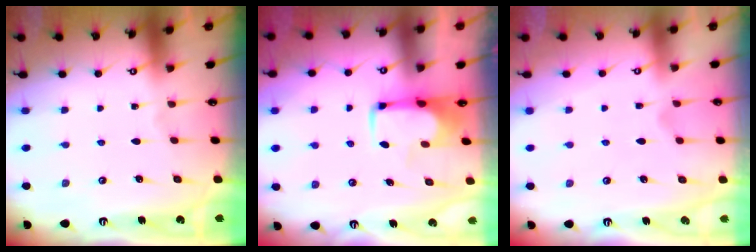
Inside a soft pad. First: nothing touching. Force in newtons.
{"total": 1.7, "press": 1.6, "slide": 0.4}
{"total": 1.2, "press": 0.3, "slide": 1.1}